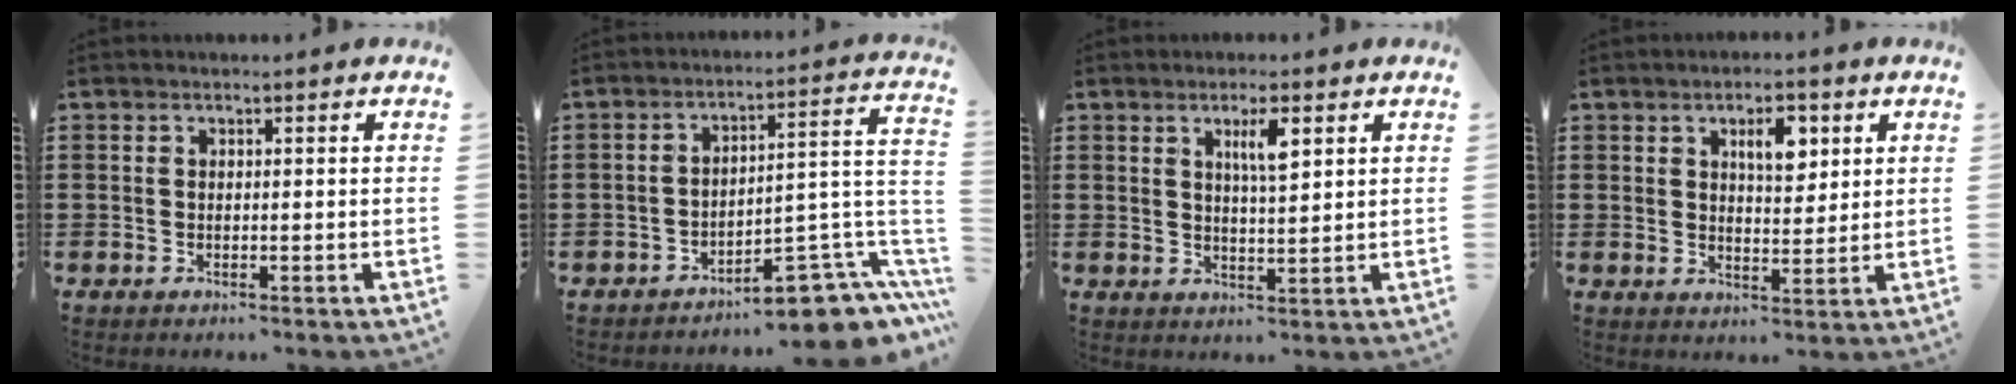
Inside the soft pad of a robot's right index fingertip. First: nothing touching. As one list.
[{"total": 7.9, "force": [-6.3, 2.3, 4.1], "torque": [-0.056, 0.012, -0.116]}, {"total": 4.0, "force": [1.9, 0.9, 3.4], "torque": [-0.064, 0.003, 0.028]}, {"total": 5.1, "force": [2.3, 2.3, 4.0], "torque": [-0.063, 0.003, 0.033]}]